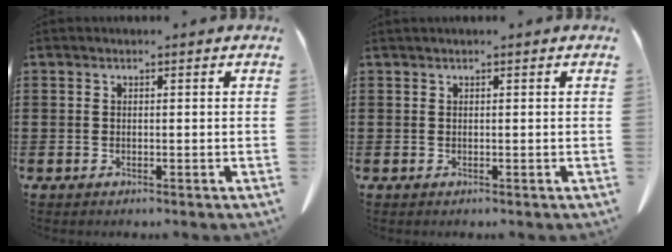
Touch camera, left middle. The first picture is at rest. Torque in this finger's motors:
{"motor_torque": [-0.18, -0.12, -0.03, -0.01]}